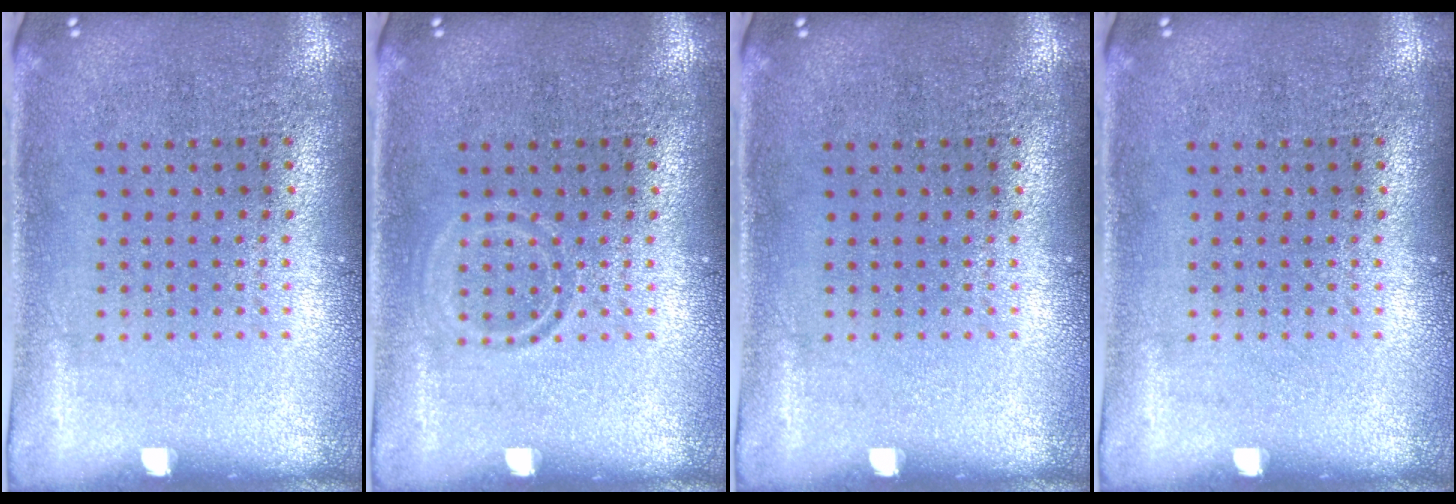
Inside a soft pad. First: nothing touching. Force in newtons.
{"total": 0.9, "press": 0.9, "slide": 0.2}
{"total": 0.0}
{"total": 0.0}